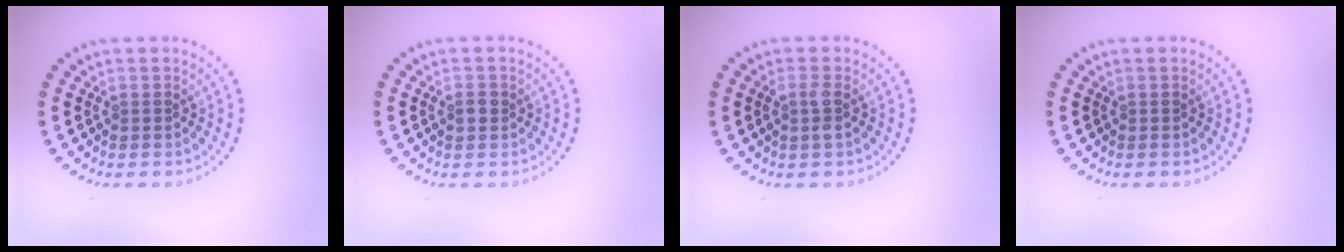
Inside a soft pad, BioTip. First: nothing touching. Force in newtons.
{"total": 1.1, "press": 1.1, "slide": 0.1}
{"total": 1.5, "press": 1.3, "slide": 0.6}
{"total": 0.0}